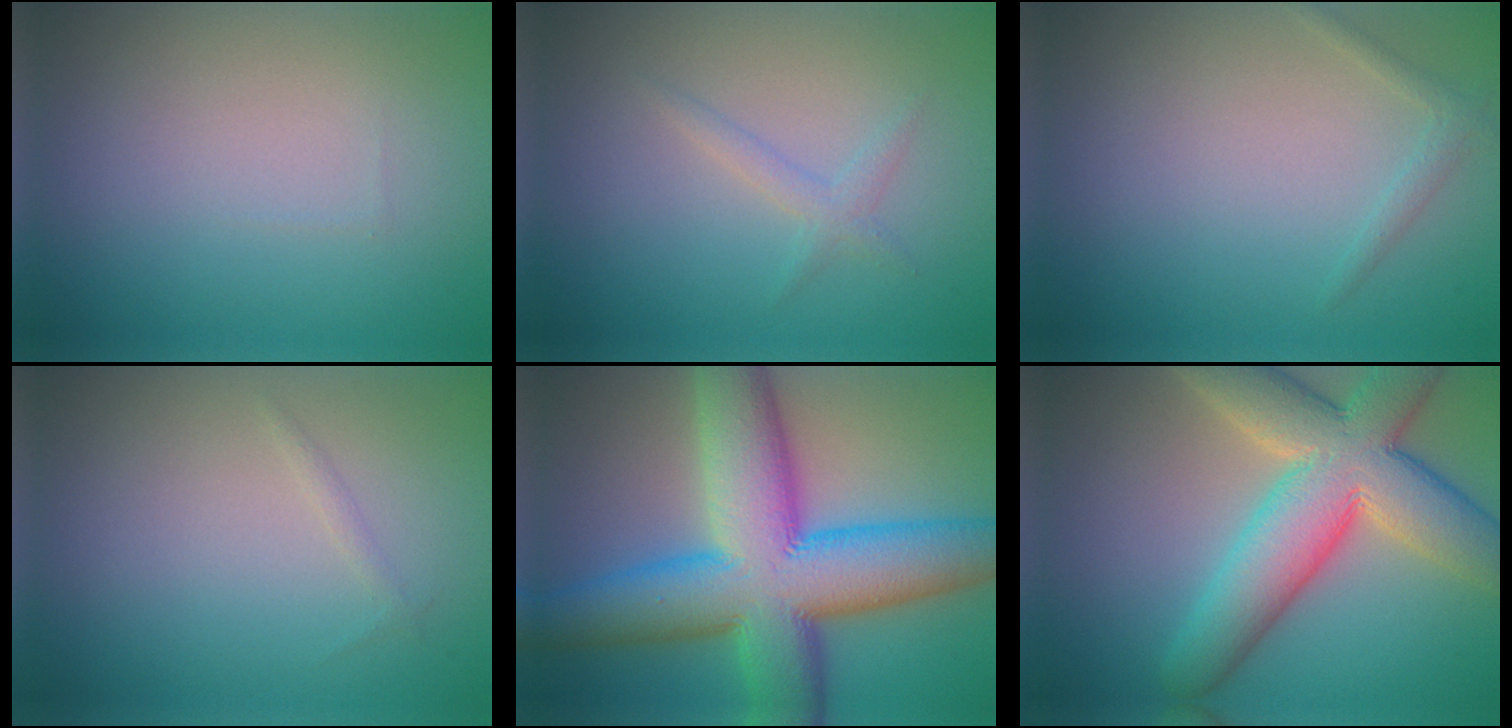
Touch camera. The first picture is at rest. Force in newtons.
{"total": 1.3, "press": 1.3, "slide": 0.1}
{"total": 1.1, "press": 1.1, "slide": 0.1}
{"total": 0.5, "press": 0.5, "slide": 0.0}
{"total": 14.8, "press": 14.8, "slide": 0.1}
{"total": 10.7, "press": 10.7, "slide": 0.9}